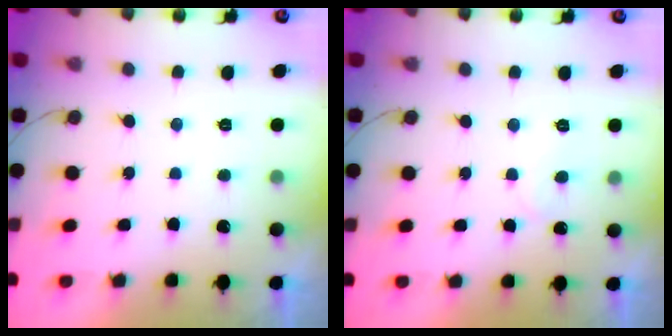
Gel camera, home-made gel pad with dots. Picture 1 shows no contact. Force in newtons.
{"total": 6.1, "press": 6.1, "slide": 0.5}